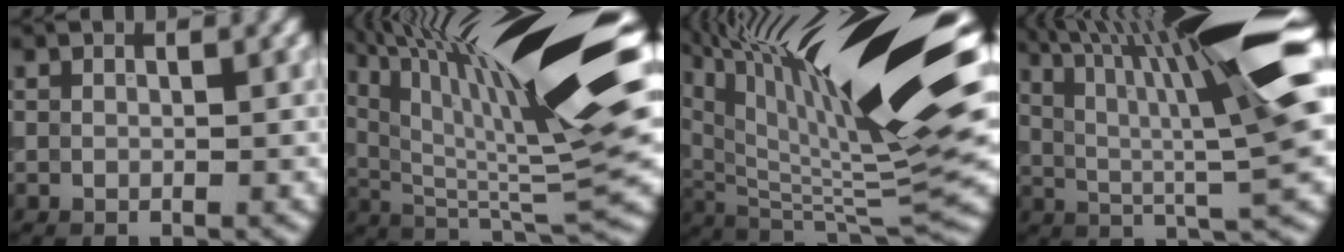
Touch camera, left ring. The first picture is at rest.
{"total": 17.9, "force": [6.7, 4.2, 16.1], "torque": [-0.277, 0.025, 0.120]}
{"total": 18.9, "force": [8.6, 4.7, 16.2], "torque": [-0.297, 0.021, 0.158]}
{"total": 13.8, "force": [4.4, 2.6, 12.8], "torque": [-0.210, 0.020, 0.070]}